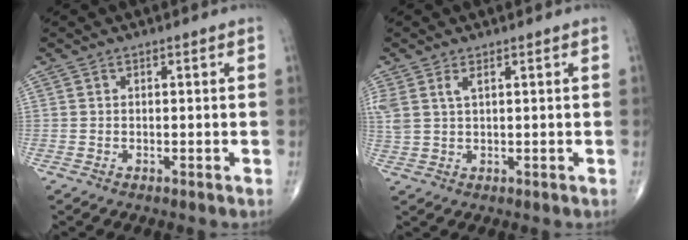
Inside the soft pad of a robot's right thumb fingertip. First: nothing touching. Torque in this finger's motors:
{"motor_torque": [0.06, 0.03, 0.65, 0.39, 0.02]}